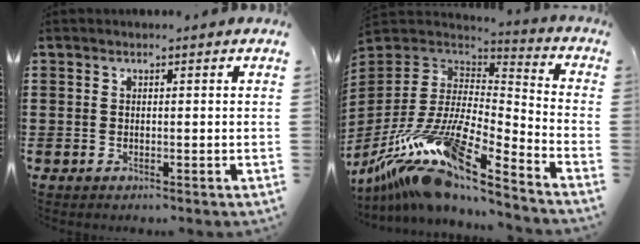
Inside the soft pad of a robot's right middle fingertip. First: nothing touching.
{"total": 14.6, "force": [-9.9, 3.2, 10.3], "torque": [-0.232, -0.004, -0.192]}